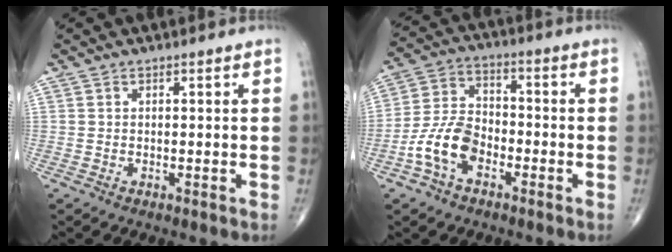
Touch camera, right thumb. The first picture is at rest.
{"total": 10.2, "force": [-4.3, 6.2, 6.8], "torque": [-0.130, 0.037, -0.086]}